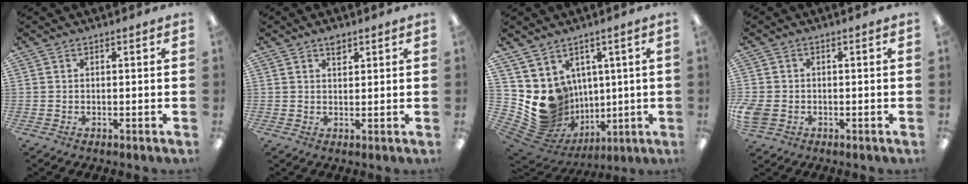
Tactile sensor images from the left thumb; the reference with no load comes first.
{"total": 2.5, "force": [1.8, 1.3, 1.2], "torque": [-0.010, -0.006, 0.030]}
{"total": 11.9, "force": [0.2, 11.4, 3.6], "torque": [-0.098, -0.038, 0.029]}
{"total": 4.4, "force": [-1.0, 3.5, 2.5], "torque": [-0.059, 0.002, -0.019]}